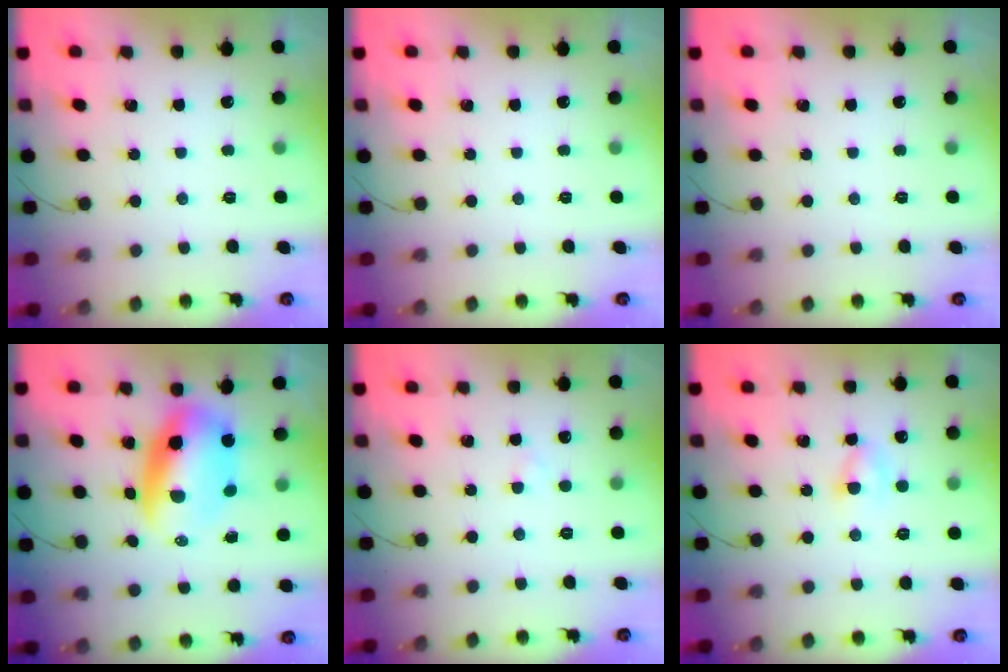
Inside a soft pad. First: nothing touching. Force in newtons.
{"total": 0.0}
{"total": 0.0}
{"total": 10.9, "press": 10.4, "slide": 3.0}
{"total": 1.0, "press": 0.7, "slide": 0.6}
{"total": 2.9, "press": 2.6, "slide": 1.2}